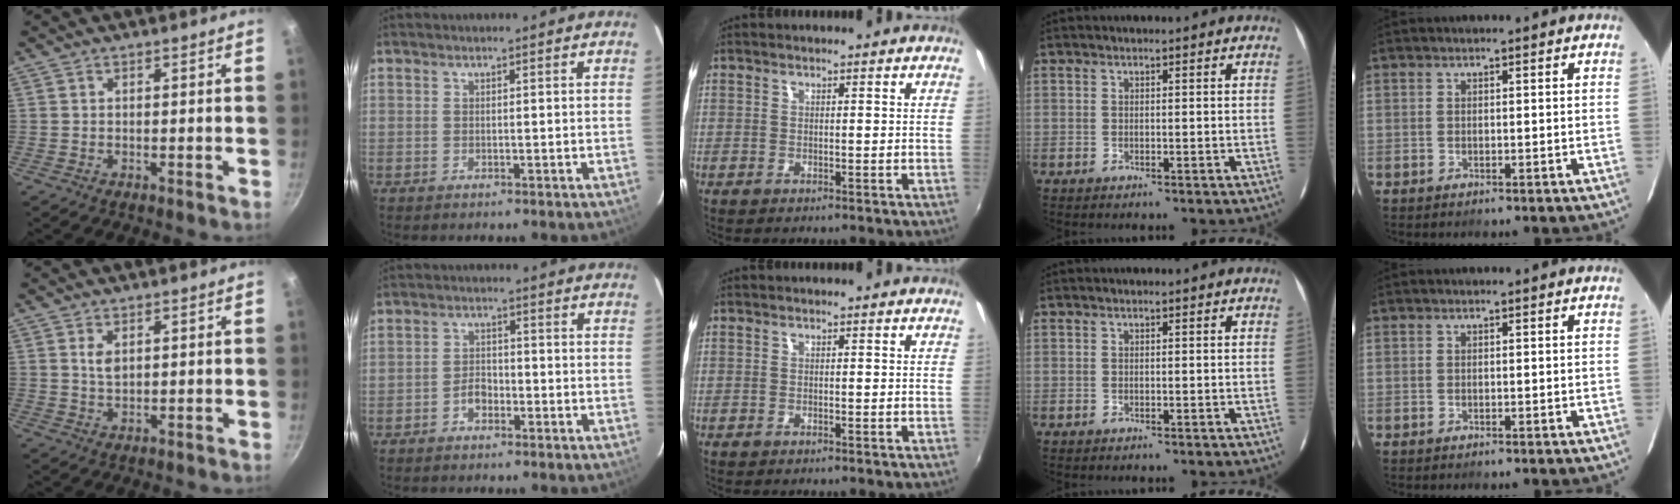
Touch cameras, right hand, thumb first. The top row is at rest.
{"thumb": {"total": 2.8, "force": [1.0, 1.6, 2.1], "torque": [-0.036, -0.007, 0.020]}, "index": {"total": 3.0, "force": [-1.8, 1.8, 1.6], "torque": [-0.032, 0.008, -0.031]}}